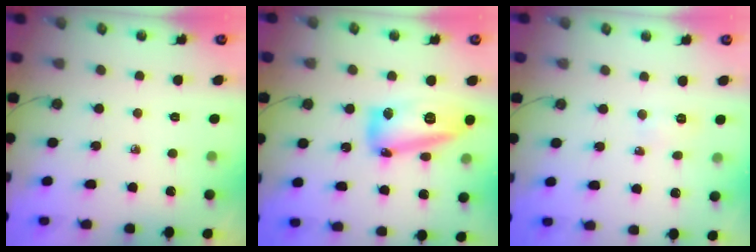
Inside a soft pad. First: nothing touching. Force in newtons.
{"total": 22.0, "press": 19.3, "slide": 10.7}
{"total": 3.7, "press": 3.6, "slide": 1.0}